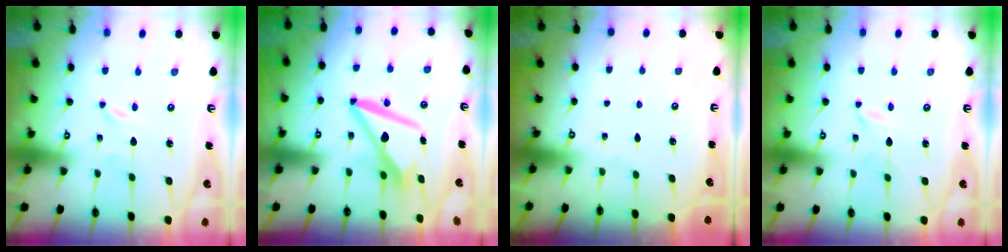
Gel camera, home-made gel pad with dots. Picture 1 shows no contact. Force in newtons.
{"total": 10.8, "press": 10.7, "slide": 1.0}
{"total": 0.0}
{"total": 1.5, "press": 1.5, "slide": 0.3}